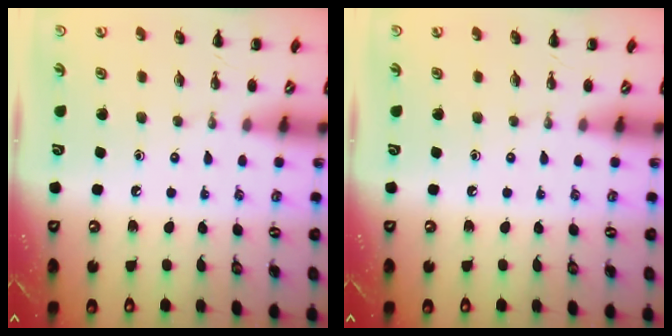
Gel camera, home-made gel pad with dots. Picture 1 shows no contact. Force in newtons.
{"total": 0.0}